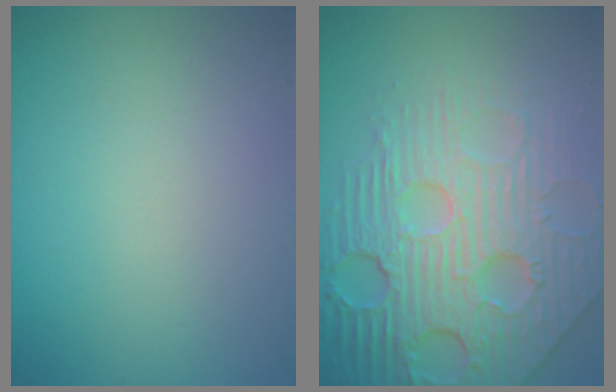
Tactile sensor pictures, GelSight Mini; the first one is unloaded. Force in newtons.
{"total": 8.2, "press": 5.8, "slide": 5.9}